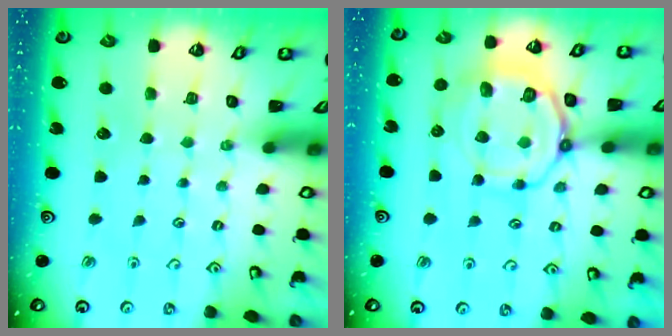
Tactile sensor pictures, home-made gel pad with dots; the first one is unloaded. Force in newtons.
{"total": 12.6, "press": 12.5, "slide": 1.4}